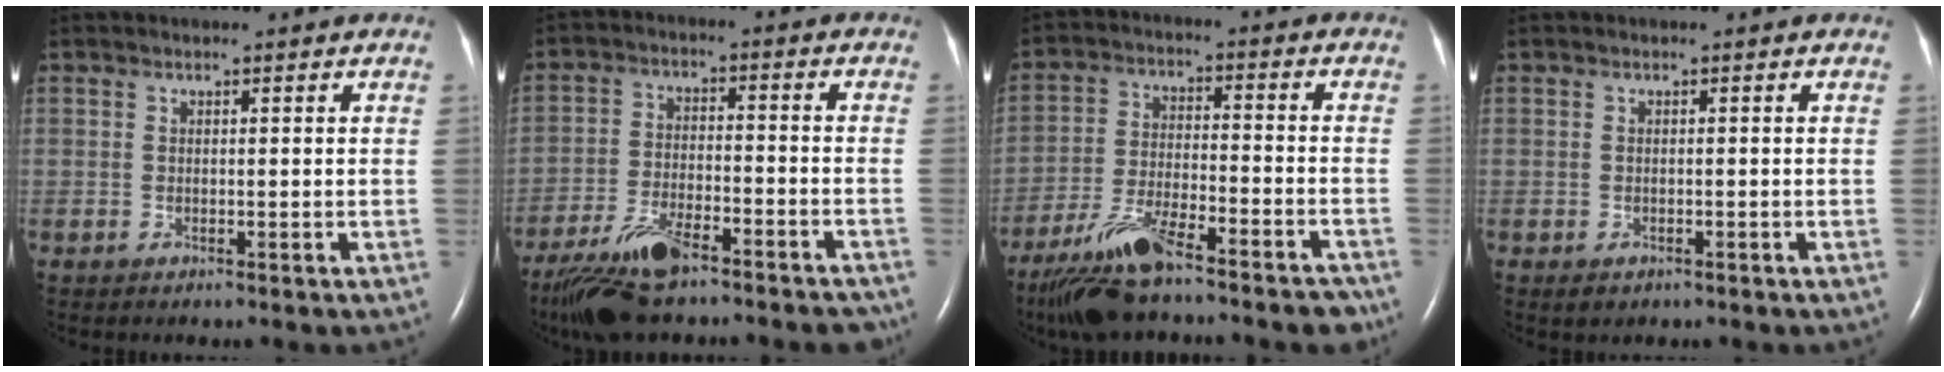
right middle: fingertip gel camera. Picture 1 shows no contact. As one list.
[{"total": 14.3, "force": [-11.4, 3.4, 7.9], "torque": [-0.138, -0.009, -0.189]}, {"total": 14.5, "force": [-11.6, 2.8, 8.3], "torque": [-0.145, -0.009, -0.198]}, {"total": 1.2, "force": [-0.6, 0.9, 0.5], "torque": [-0.006, 0.002, -0.003]}]